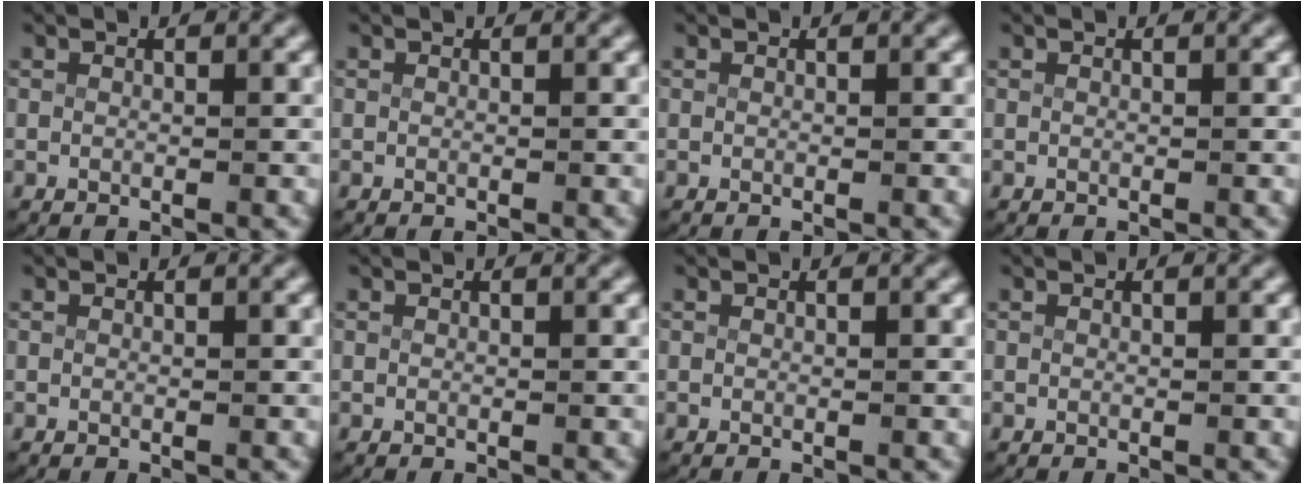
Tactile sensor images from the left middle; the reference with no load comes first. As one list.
[{"total": 0.0}, {"total": 0.0}, {"total": 0.0}, {"total": 0.0}, {"total": 0.0}, {"total": 0.0}, {"total": 0.0}]